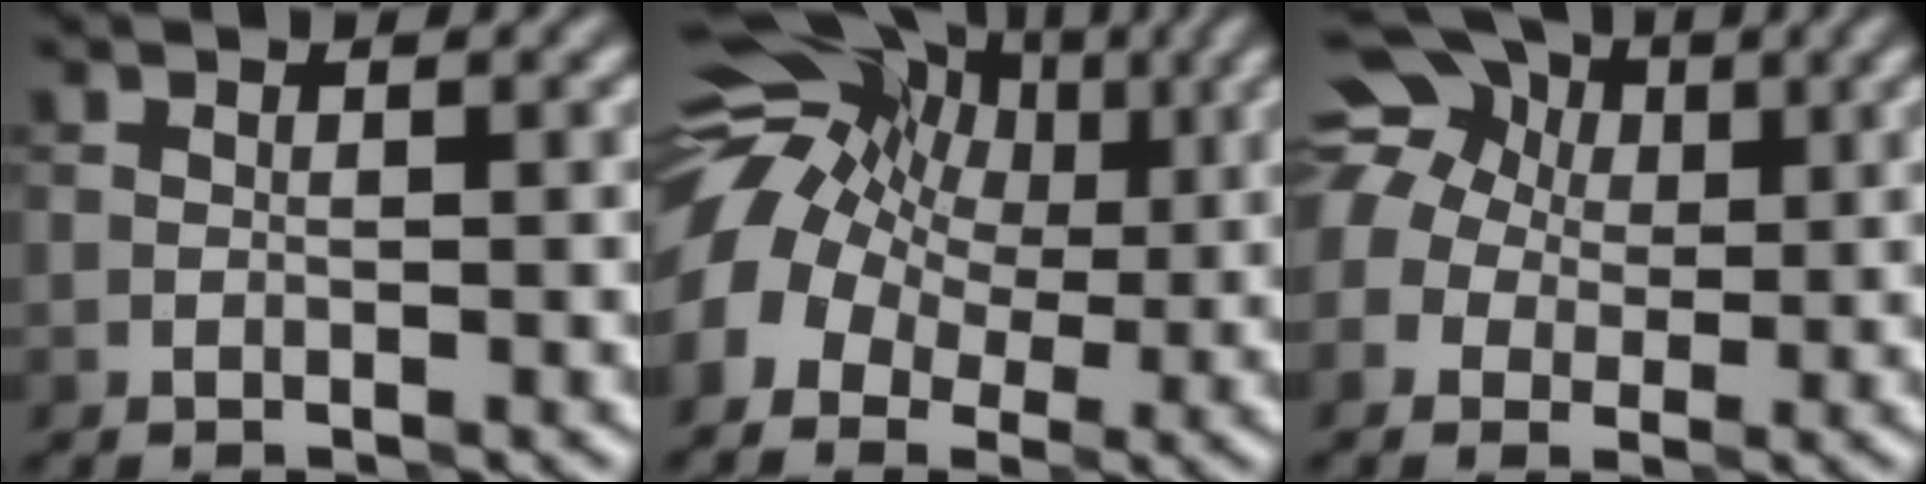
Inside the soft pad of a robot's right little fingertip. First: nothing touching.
{"total": 11.3, "force": [1.8, 8.1, 7.7], "torque": [-0.140, 0.016, 0.034]}
{"total": 13.4, "force": [4.4, 11.2, 6.0], "torque": [-0.140, 0.054, 0.048]}